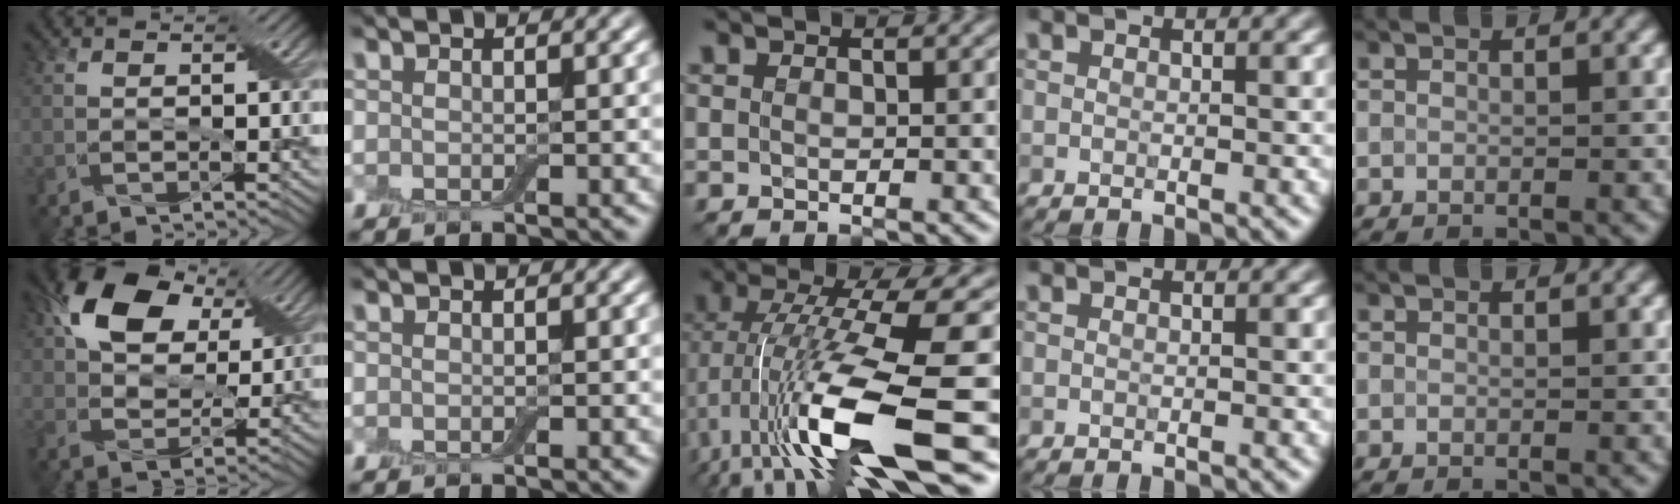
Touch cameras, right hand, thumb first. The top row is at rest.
{"thumb": {"total": 12.0, "force": [5.9, 7.9, 6.8], "torque": [-0.145, 0.021, 0.099]}, "middle": {"total": 12.2, "force": [-4.0, 2.6, 11.2], "torque": [-0.201, -0.007, -0.063]}}